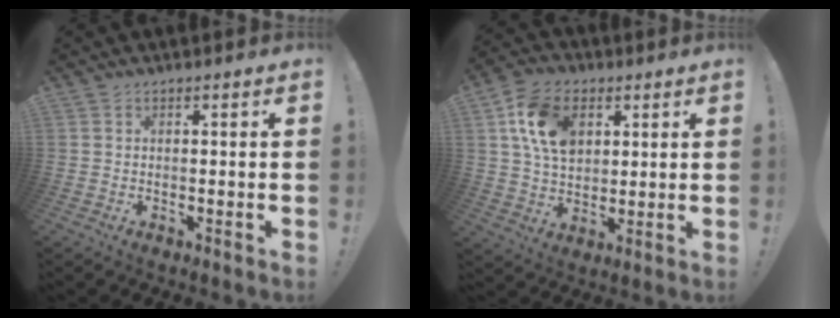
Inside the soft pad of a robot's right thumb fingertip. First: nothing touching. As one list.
[{"total": 14.8, "force": [5.1, 10.4, 9.2], "torque": [-0.151, -0.002, 0.101]}]